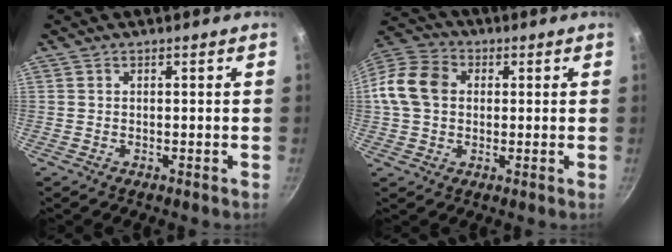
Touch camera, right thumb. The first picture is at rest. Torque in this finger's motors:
{"motor_torque": [-0.39, 0.42, 0.09, -0.07, 0.11]}